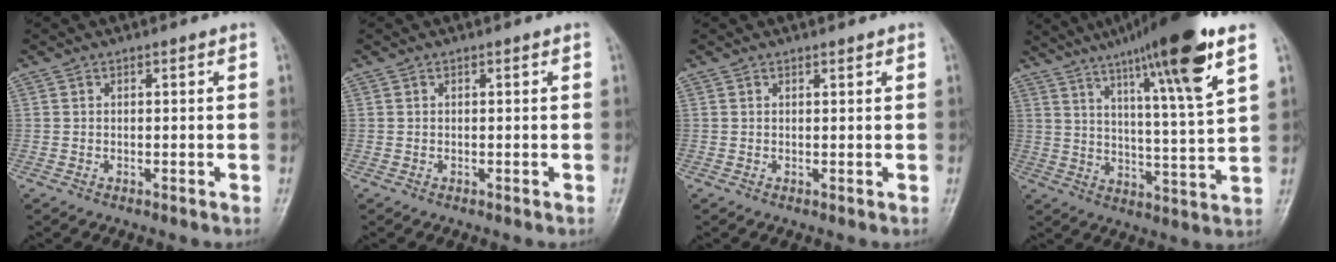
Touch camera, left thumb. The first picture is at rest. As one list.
[{"total": 0.0}, {"total": 0.7, "force": [0.6, 0.2, 0.3], "torque": [-0.008, -0.005, 0.009]}, {"total": 19.2, "force": [11.6, 1.3, 15.3], "torque": [-0.229, -0.042, 0.180]}]